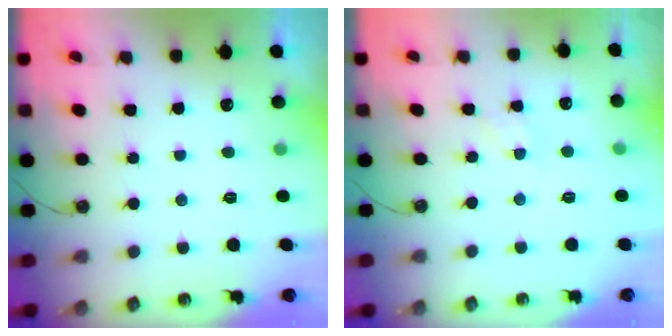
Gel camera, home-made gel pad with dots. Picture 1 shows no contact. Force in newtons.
{"total": 2.8, "press": 2.8, "slide": 0.5}